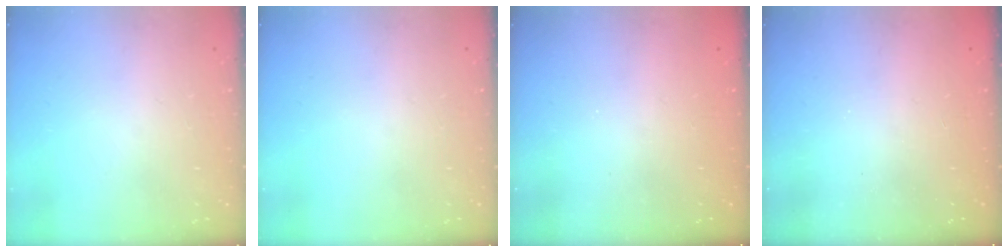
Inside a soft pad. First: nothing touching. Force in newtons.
{"total": 0.0}
{"total": 2.2, "press": 2.1, "slide": 0.7}
{"total": 2.2, "press": 2.1, "slide": 0.7}